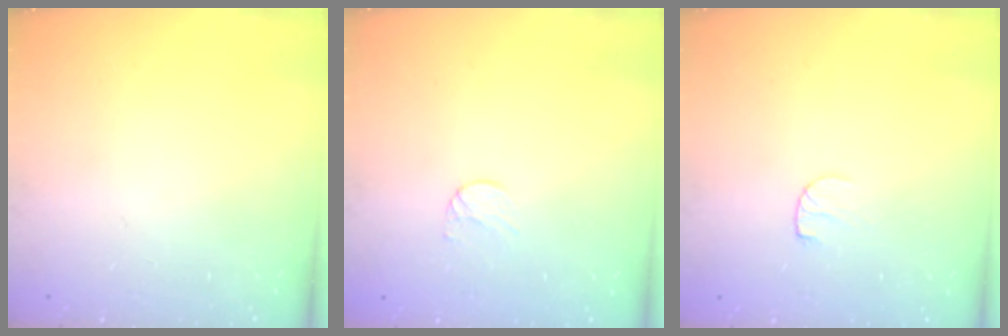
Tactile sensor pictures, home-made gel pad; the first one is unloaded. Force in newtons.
{"total": 4.2, "press": 4.2, "slide": 0.3}
{"total": 5.8, "press": 5.8, "slide": 0.5}